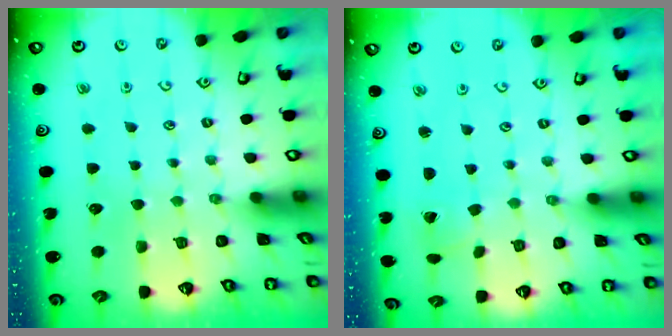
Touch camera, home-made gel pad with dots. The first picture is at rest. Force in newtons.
{"total": 1.7, "press": 1.7, "slide": 0.3}